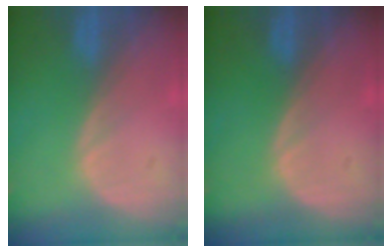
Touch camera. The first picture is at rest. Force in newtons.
{"total": 0.0}